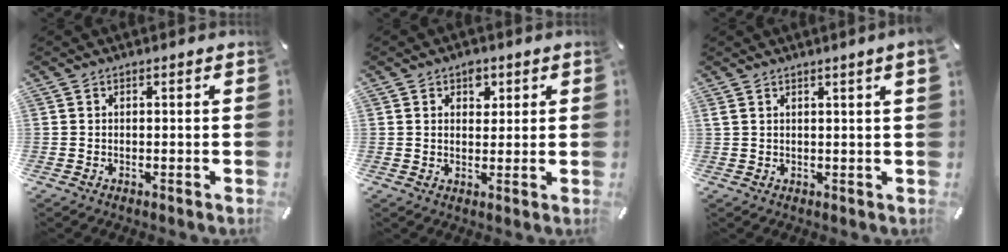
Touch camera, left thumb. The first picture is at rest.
{"total": 3.7, "force": [1.7, 2.7, 1.7], "torque": [-0.006, -0.008, 0.024]}
{"total": 2.8, "force": [1.3, -0.1, 2.5], "torque": [-0.047, -0.003, 0.022]}